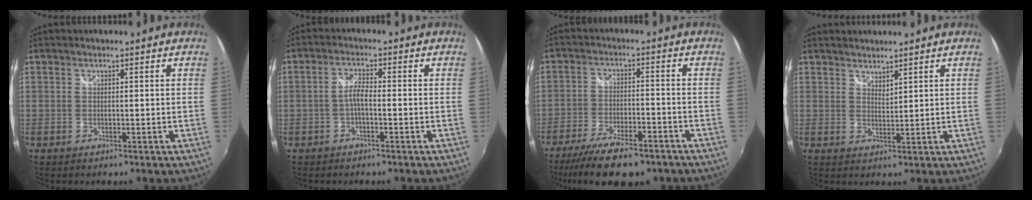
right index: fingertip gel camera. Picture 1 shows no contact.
{"total": 2.8, "force": [-1.1, 0.6, 2.5], "torque": [-0.054, 0.007, -0.023]}
{"total": 15.2, "force": [-11.7, 4.5, 8.6], "torque": [-0.183, -0.036, -0.186]}
{"total": 2.3, "force": [2.1, 0.5, 0.6], "torque": [-0.007, 0.001, 0.037]}